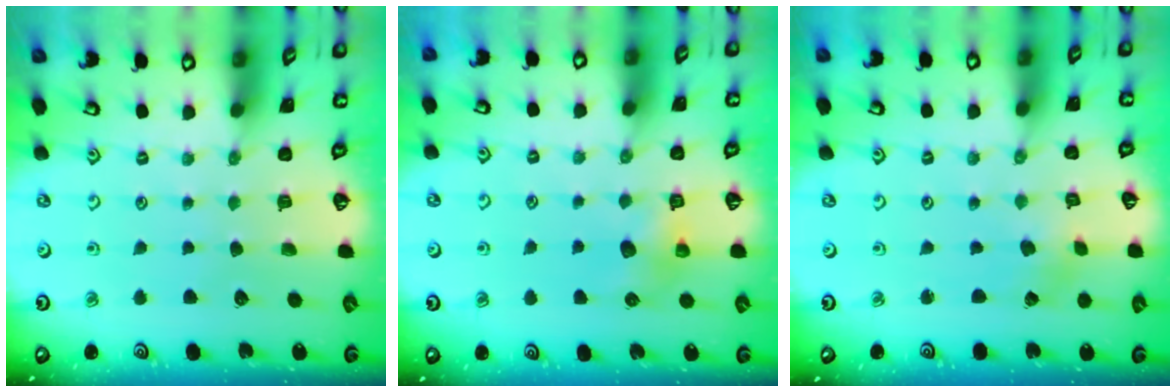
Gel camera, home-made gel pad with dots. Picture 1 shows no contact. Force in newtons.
{"total": 6.2, "press": 6.2, "slide": 0.2}
{"total": 1.6, "press": 1.5, "slide": 0.2}